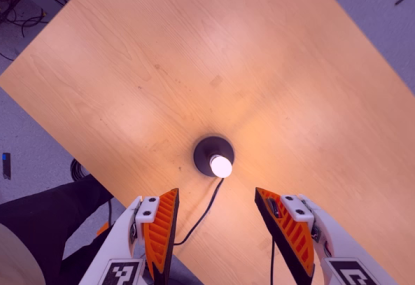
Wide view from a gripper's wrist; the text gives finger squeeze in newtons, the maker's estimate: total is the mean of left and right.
{"total": 0.0}